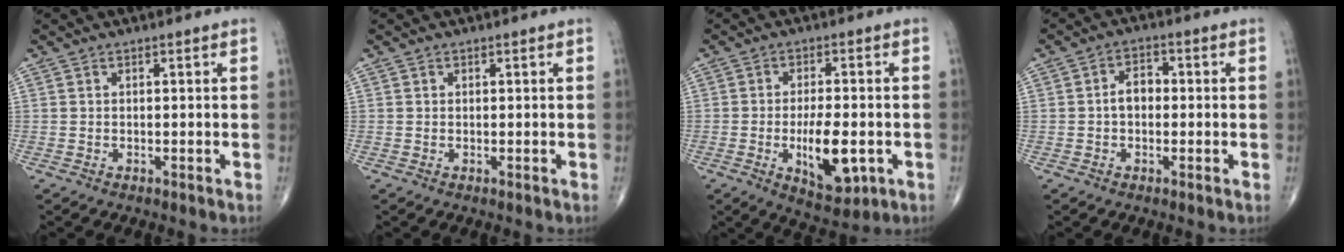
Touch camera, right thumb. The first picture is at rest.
{"total": 0.0}
{"total": 10.6, "force": [-2.6, 4.4, 9.3], "torque": [-0.137, -0.003, -0.033]}
{"total": 4.0, "force": [-0.3, 2.8, 2.9], "torque": [-0.039, 0.019, -0.013]}